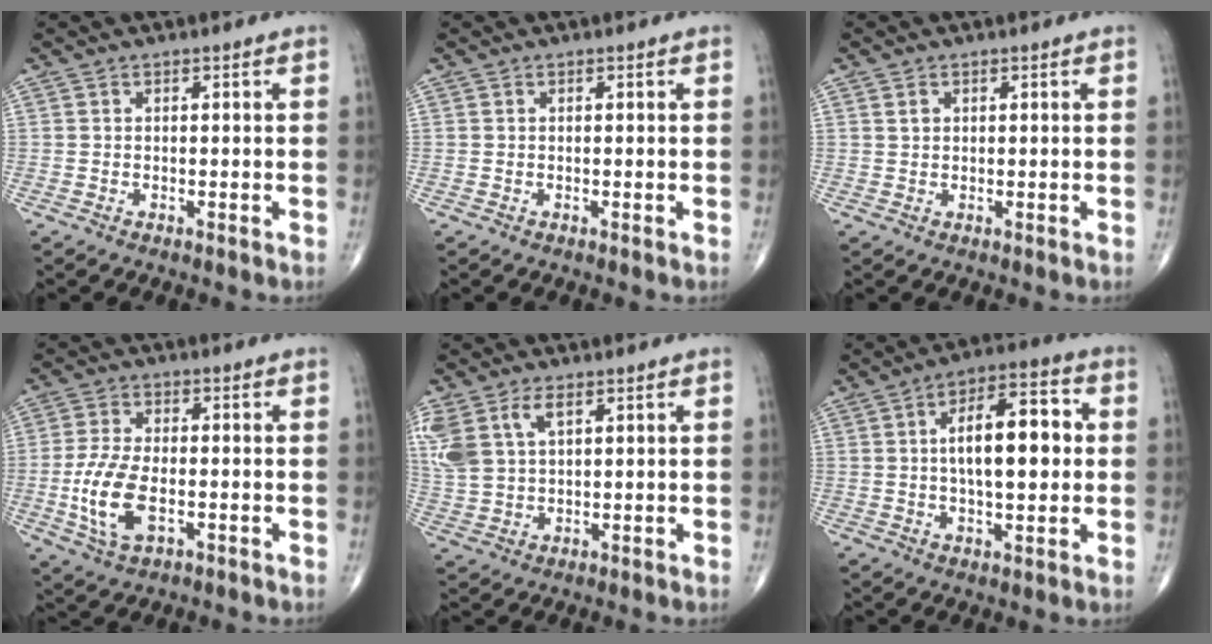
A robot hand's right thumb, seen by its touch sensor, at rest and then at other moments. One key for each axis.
{"total": 0.0}
{"total": 1.2, "fx": 0.6, "fy": 0.9, "fz": 0.6, "tx": -0.005, "ty": -0.002, "tz": 0.010}
{"total": 10.4, "fx": -2.3, "fy": 5.2, "fz": 8.7, "tx": -0.185, "ty": 0.002, "tz": -0.041}
{"total": 11.2, "fx": 4.7, "fy": 6.3, "fz": 7.9, "tx": -0.193, "ty": -0.002, "tz": 0.104}
{"total": 14.4, "fx": 1.5, "fy": 6.1, "fz": 13.0, "tx": -0.186, "ty": 0.019, "tz": 0.019}